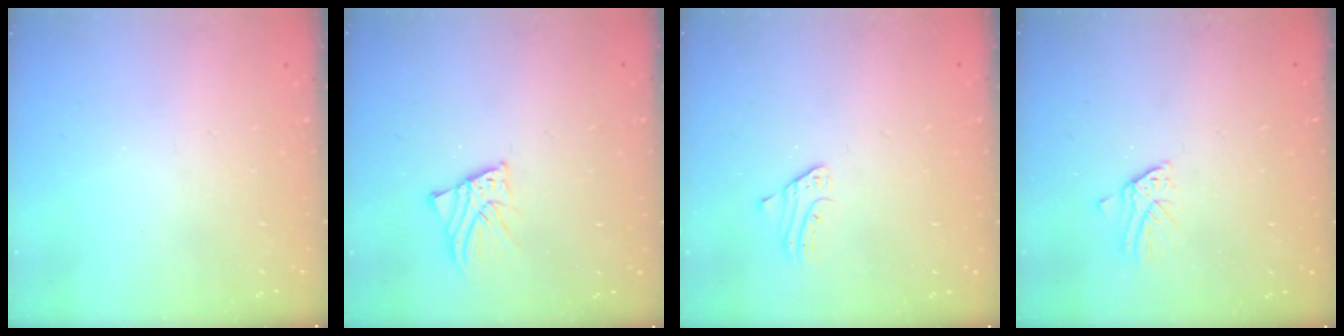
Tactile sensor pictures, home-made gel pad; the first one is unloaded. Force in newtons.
{"total": 2.3, "press": 2.3, "slide": 0.1}
{"total": 2.2, "press": 2.2, "slide": 0.2}
{"total": 1.6, "press": 1.6, "slide": 0.1}